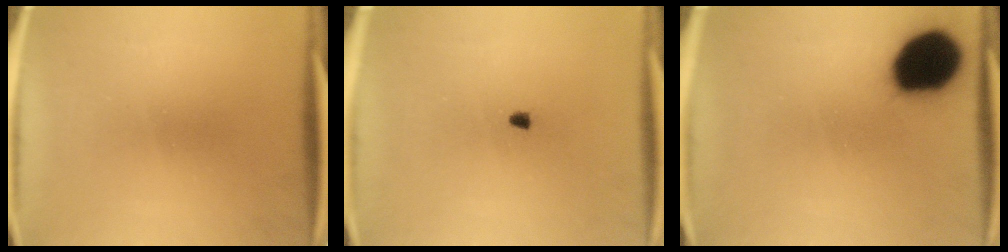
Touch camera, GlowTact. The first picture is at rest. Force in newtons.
{"total": 1.0}
{"total": 19.3}